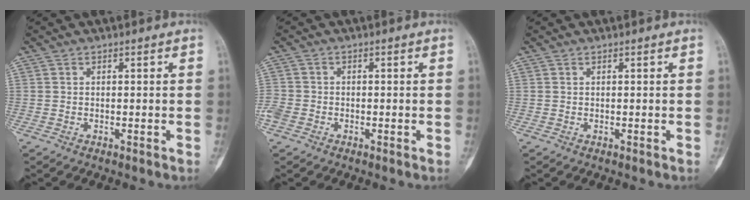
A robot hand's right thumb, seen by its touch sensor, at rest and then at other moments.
{"total": 3.0, "force": [-1.4, 2.4, 1.2], "torque": [-0.027, 0.008, -0.029]}
{"total": 0.0}